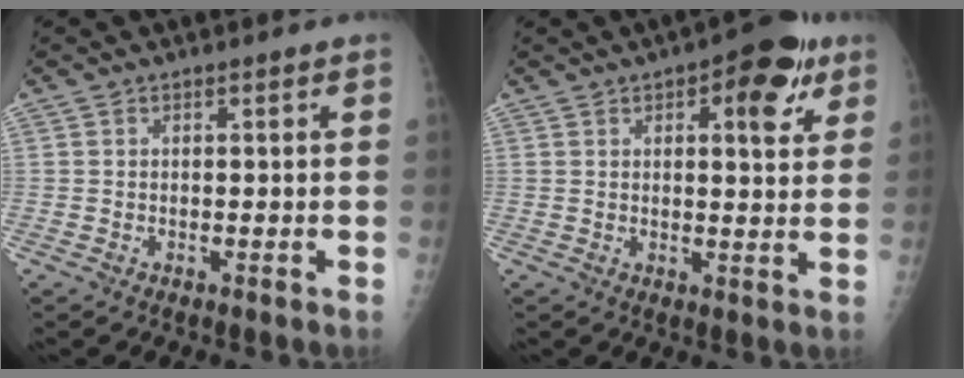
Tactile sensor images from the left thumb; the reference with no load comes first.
{"total": 10.5, "force": [5.0, 4.3, 8.1], "torque": [-0.075, -0.011, 0.058]}